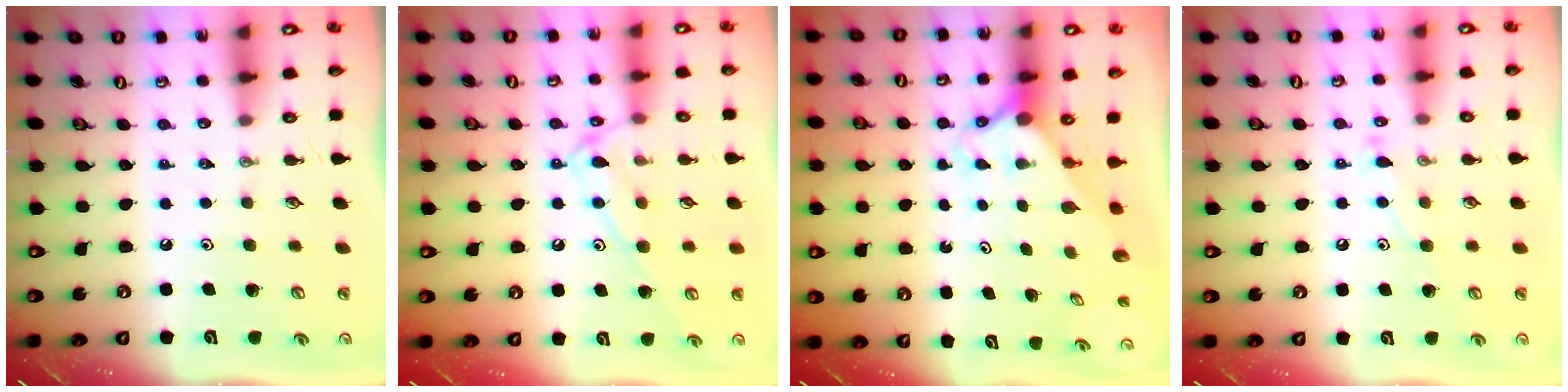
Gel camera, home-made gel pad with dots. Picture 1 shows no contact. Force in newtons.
{"total": 11.9, "press": 11.8, "slide": 1.1}
{"total": 2.1, "press": 2.1, "slide": 0.2}
{"total": 8.0, "press": 8.0, "slide": 0.7}